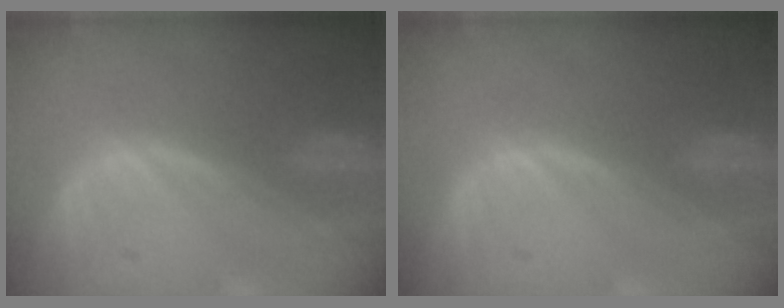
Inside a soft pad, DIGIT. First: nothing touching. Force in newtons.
{"total": 0.0}